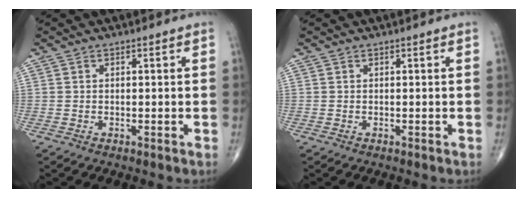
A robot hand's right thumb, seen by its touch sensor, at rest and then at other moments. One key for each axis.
{"total": 0.0}